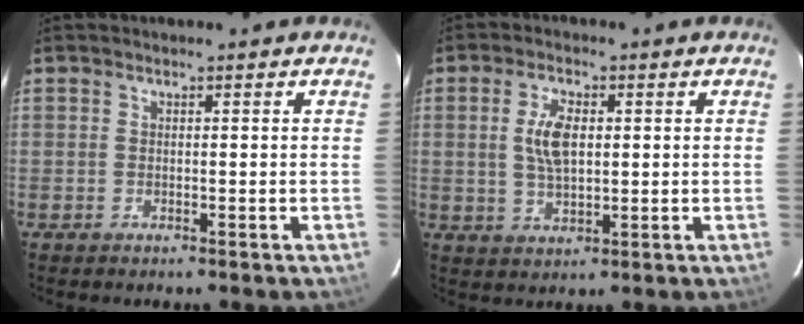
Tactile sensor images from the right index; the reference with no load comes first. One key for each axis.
{"total": 6.3, "fx": 1.0, "fy": 3.1, "fz": 5.3, "tx": -0.101, "ty": 0.004, "tz": 0.022}